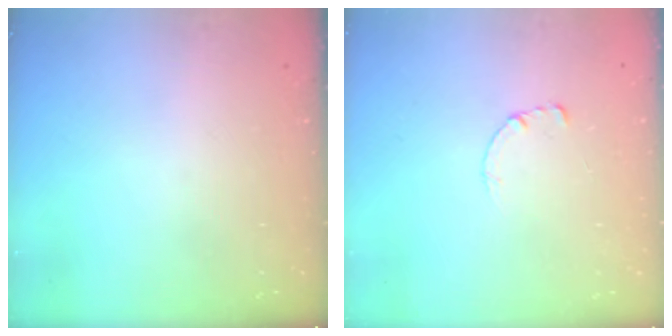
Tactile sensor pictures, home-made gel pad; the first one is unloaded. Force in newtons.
{"total": 0.7, "press": 0.6, "slide": 0.1}